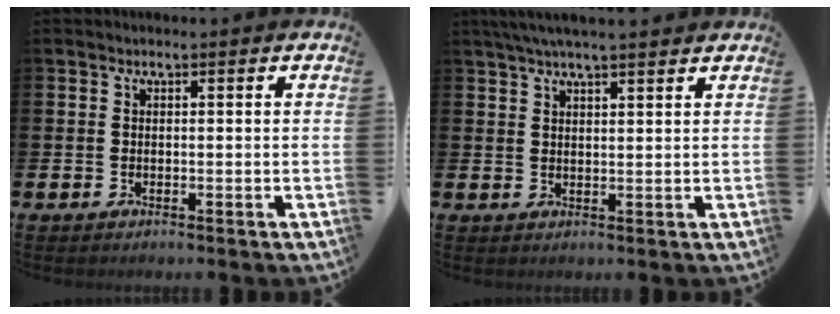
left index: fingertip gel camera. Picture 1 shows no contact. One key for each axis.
{"total": 4.0, "fx": 3.5, "fy": 0.3, "fz": 1.8, "tx": -0.040, "ty": -0.003, "tz": 0.064}